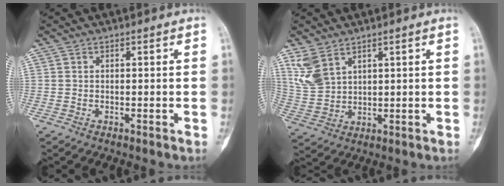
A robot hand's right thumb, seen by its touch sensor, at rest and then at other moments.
{"total": 6.4, "force": [3.9, 3.6, 3.6], "torque": [-0.073, -0.010, 0.095]}